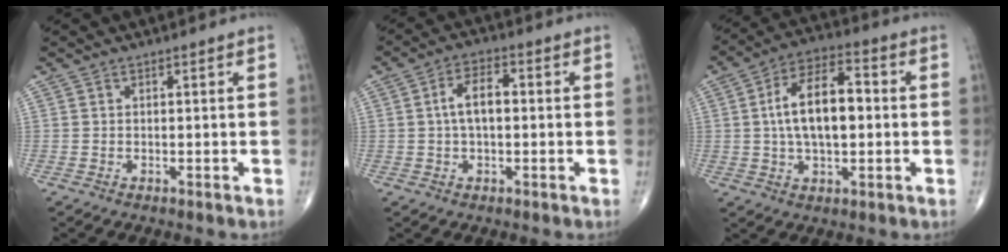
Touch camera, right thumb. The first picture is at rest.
{"total": 6.0, "force": [0.3, 3.1, 5.1], "torque": [-0.092, 0.017, -0.003]}
{"total": 13.6, "force": [0.7, 6.8, 11.8], "torque": [-0.198, 0.022, 0.004]}